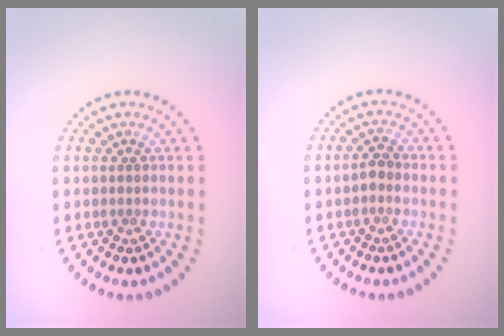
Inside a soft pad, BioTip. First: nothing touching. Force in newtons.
{"total": 1.1, "press": 1.0, "slide": 0.5}